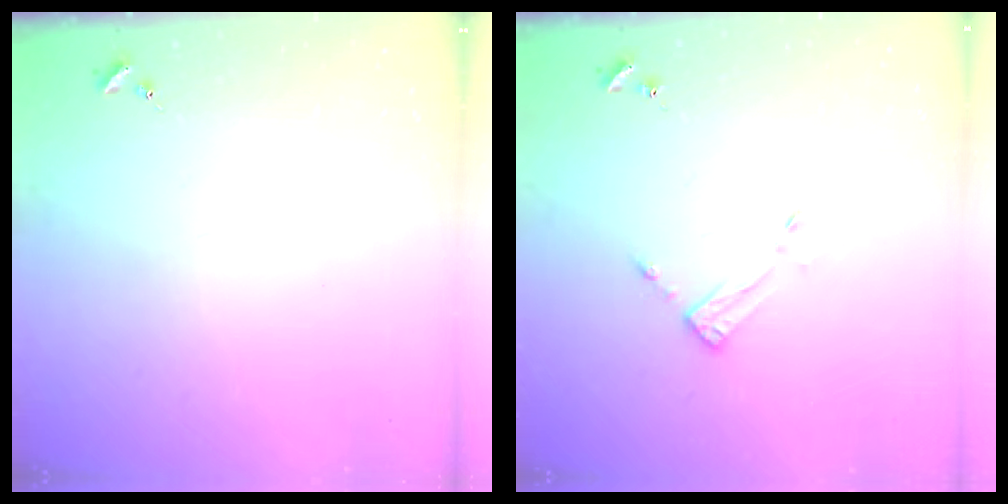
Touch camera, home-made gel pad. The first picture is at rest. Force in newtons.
{"total": 3.5, "press": 3.5, "slide": 0.1}